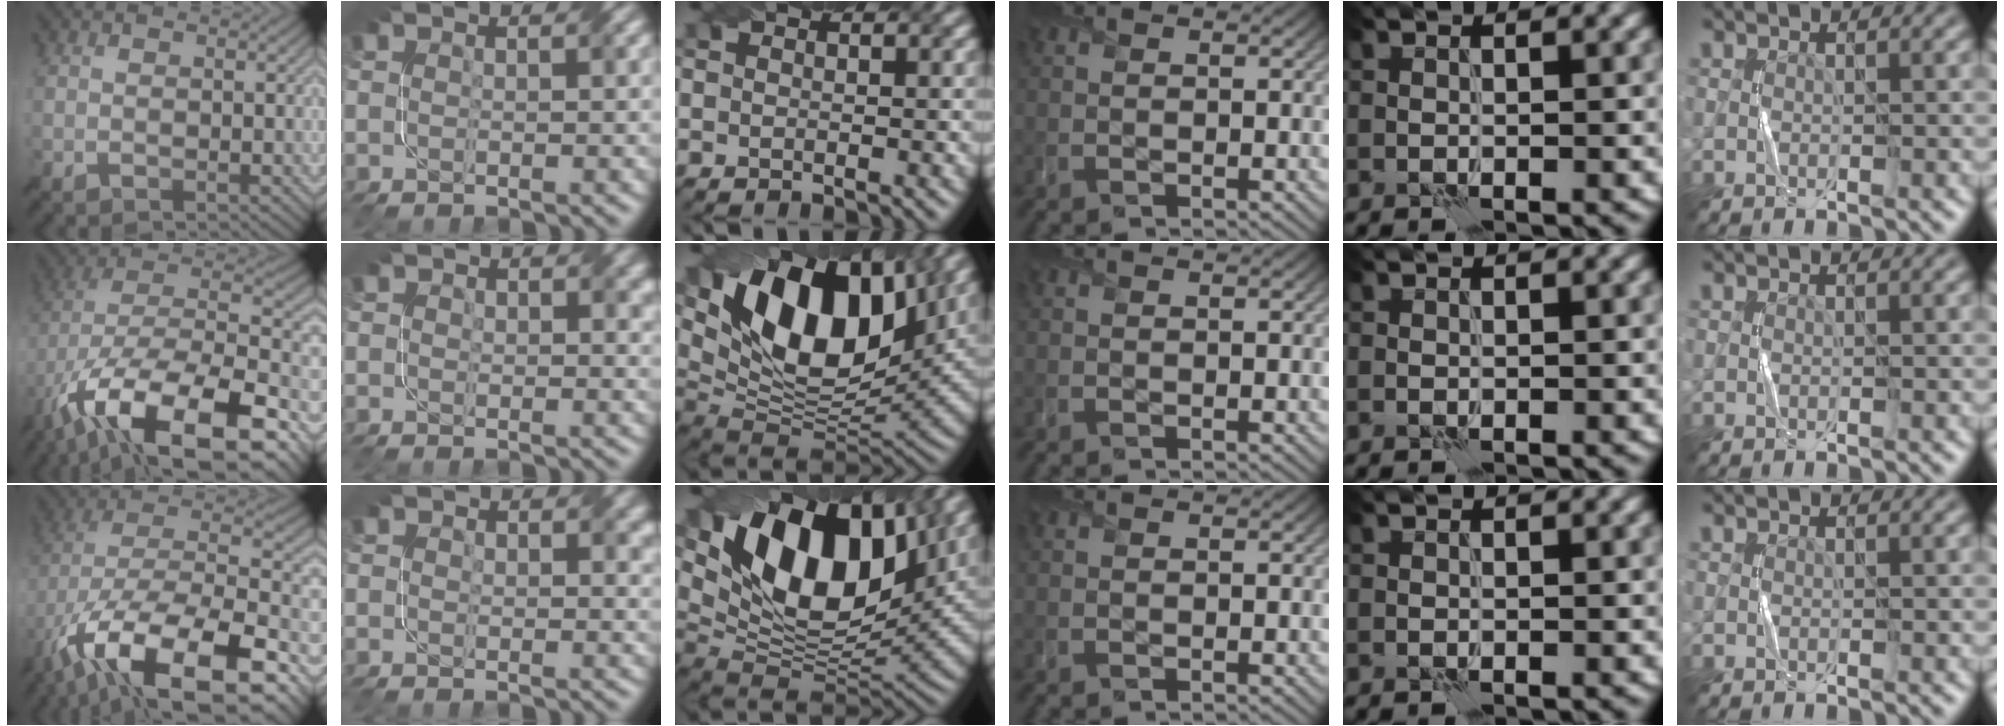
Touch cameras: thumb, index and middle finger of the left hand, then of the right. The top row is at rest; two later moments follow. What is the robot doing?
{"motion": "twist", "object": "screw"}